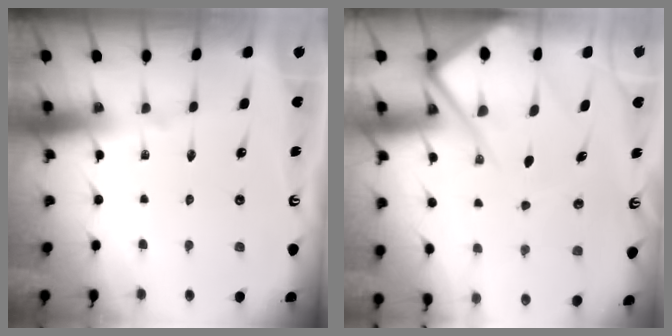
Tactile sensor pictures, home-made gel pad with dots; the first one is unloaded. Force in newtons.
{"total": 13.9, "press": 13.8, "slide": 1.7}